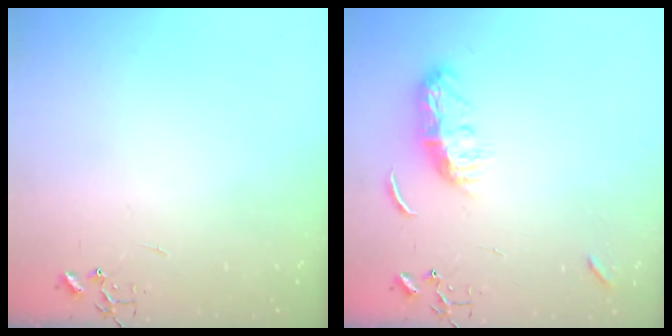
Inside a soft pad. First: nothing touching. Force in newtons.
{"total": 9.1, "press": 9.1, "slide": 0.8}